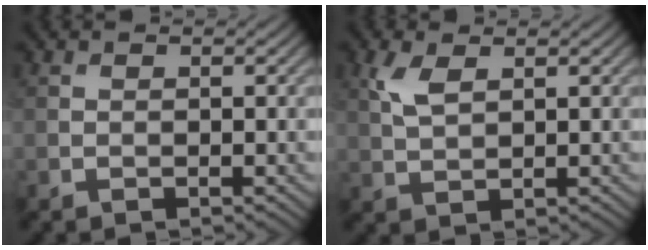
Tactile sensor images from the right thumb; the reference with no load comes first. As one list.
[{"total": 3.4, "force": [1.6, 1.6, 2.6], "torque": [-0.068, 0.004, 0.035]}]